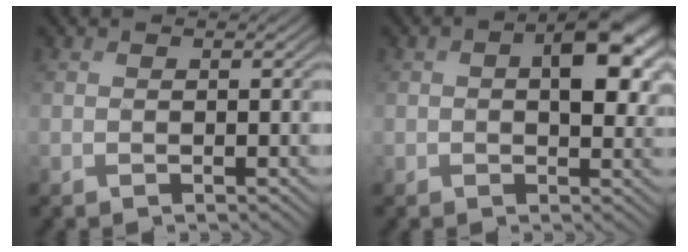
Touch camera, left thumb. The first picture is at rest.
{"total": 7.0, "force": [1.5, 4.0, 5.6], "torque": [-0.076, 0.000, 0.022]}